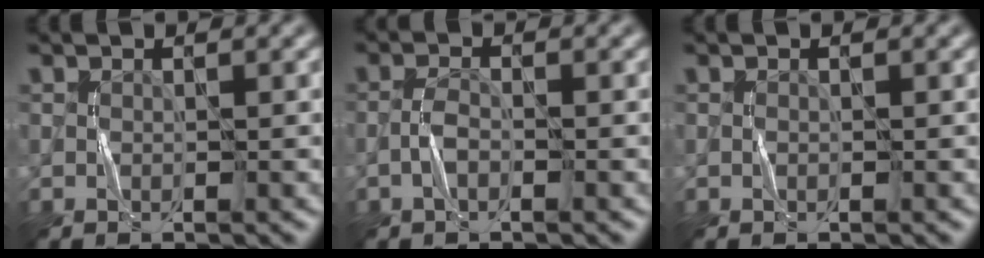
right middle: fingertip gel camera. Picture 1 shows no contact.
{"total": 1.6, "force": [-0.8, 0.6, 1.3], "torque": [-0.028, 0.004, -0.021]}
{"total": 0.0}